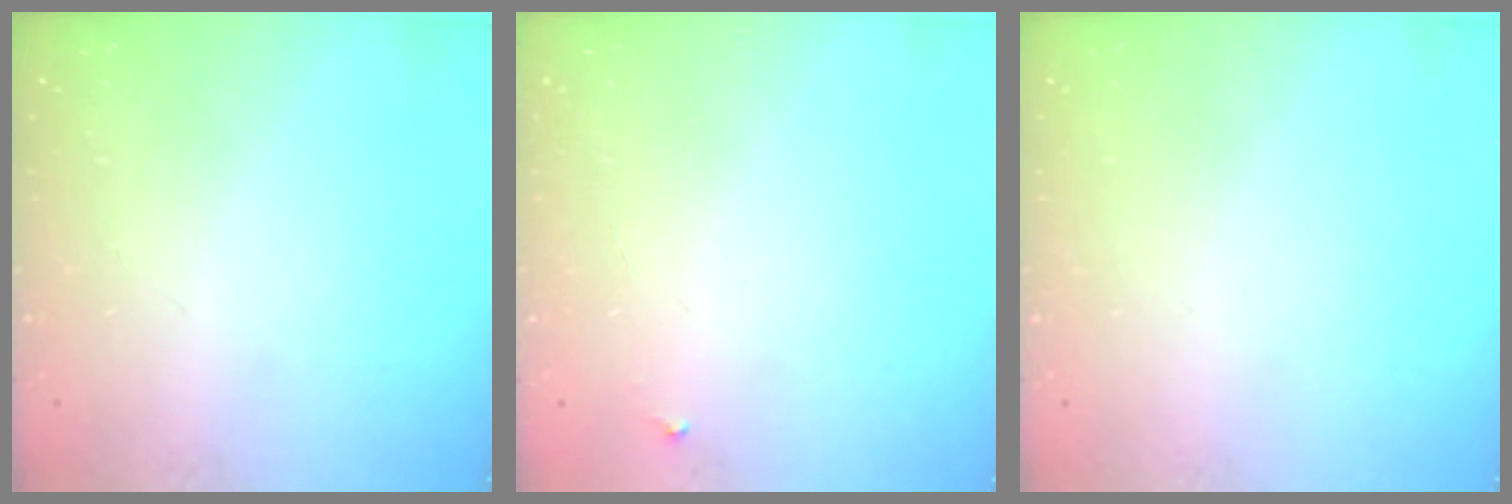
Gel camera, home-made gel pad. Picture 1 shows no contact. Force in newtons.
{"total": 2.2, "press": 2.2, "slide": 0.1}
{"total": 0.0}